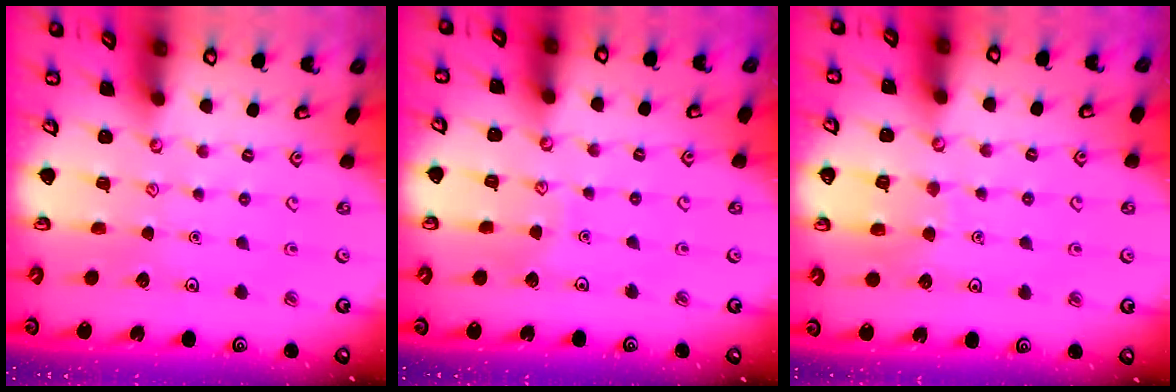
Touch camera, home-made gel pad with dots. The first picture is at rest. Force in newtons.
{"total": 3.4, "press": 3.3, "slide": 0.3}
{"total": 7.0, "press": 7.0, "slide": 0.5}